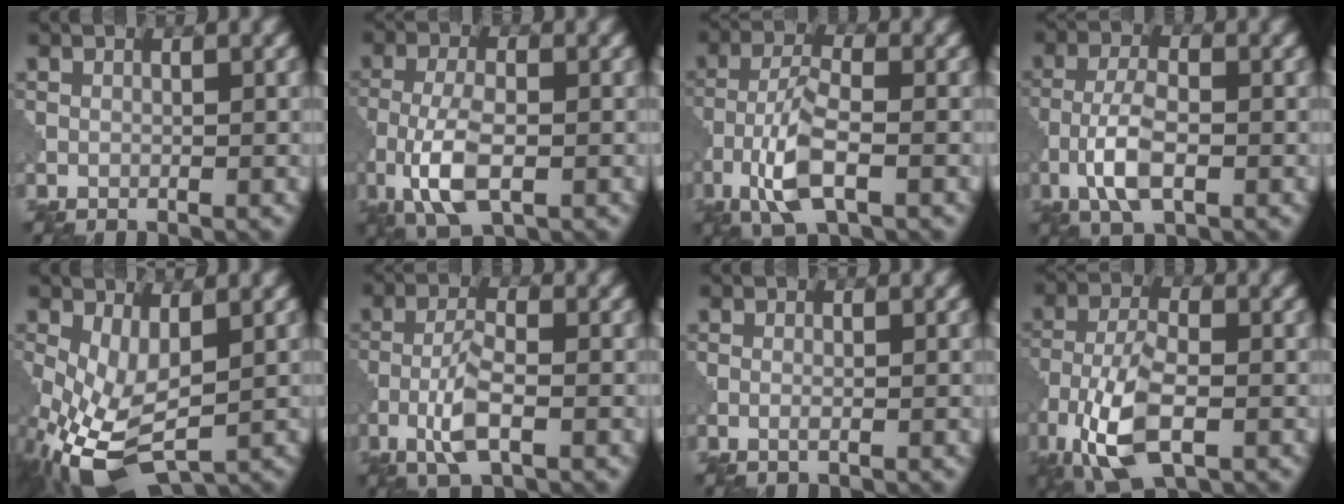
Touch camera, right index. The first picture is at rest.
{"total": 6.0, "force": [-2.0, 2.5, 5.1], "torque": [-0.108, -0.002, -0.043]}
{"total": 5.9, "force": [-2.6, 2.0, 4.9], "torque": [-0.101, 0.003, -0.057]}
{"total": 4.8, "force": [-1.8, 1.9, 4.1], "torque": [-0.084, 0.003, -0.041]}
{"total": 7.9, "force": [-2.6, 3.8, 6.4], "torque": [-0.154, -0.019, -0.042]}
{"total": 4.1, "force": [-1.7, 1.1, 3.5], "torque": [-0.076, 0.003, -0.039]}
{"total": 0.7, "force": [-0.2, 0.1, 0.7], "torque": [-0.015, -0.002, -0.005]}
{"total": 8.4, "force": [-3.8, 3.7, 6.5], "torque": [-0.141, -0.006, -0.079]}